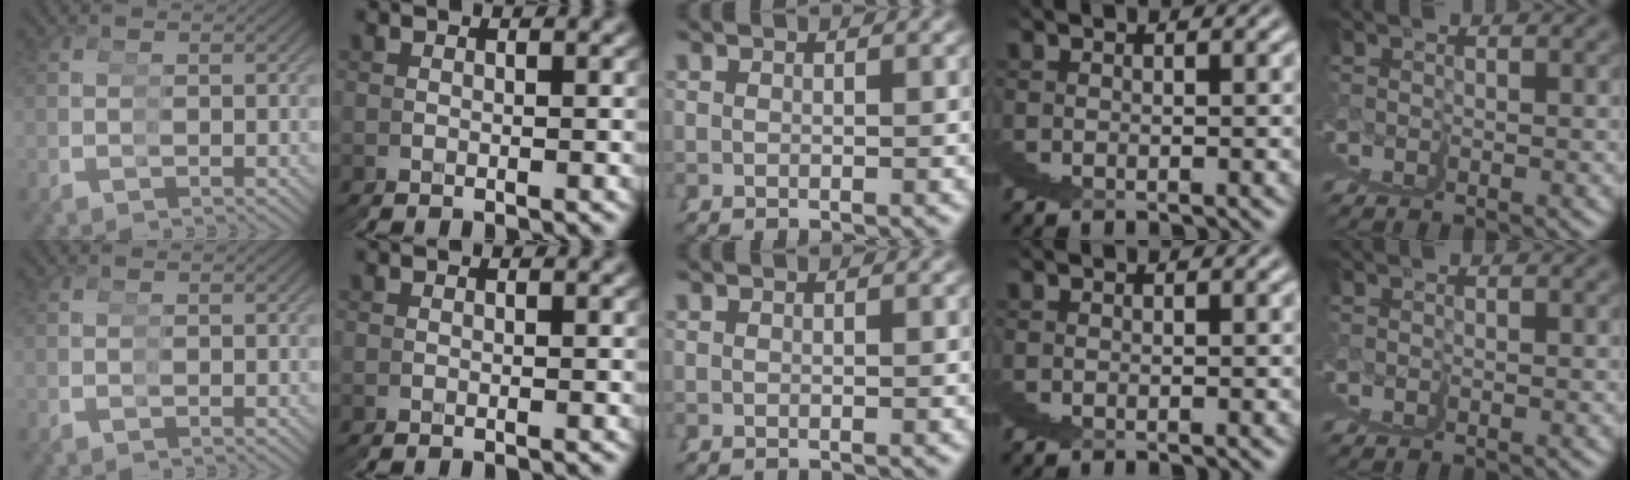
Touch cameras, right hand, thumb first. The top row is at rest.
{}